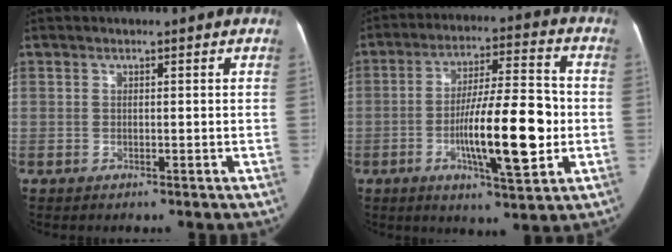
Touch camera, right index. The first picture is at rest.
{"total": 15.0, "force": [-2.8, 2.7, 14.5], "torque": [-0.240, 0.002, -0.045]}